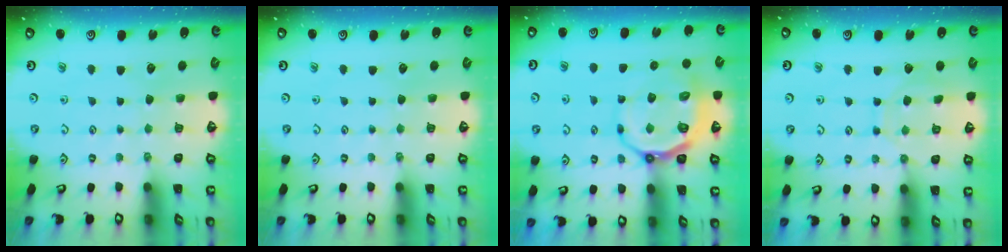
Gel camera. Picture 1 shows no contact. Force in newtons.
{"total": 0.0}
{"total": 11.7, "press": 11.2, "slide": 3.2}
{"total": 8.9, "press": 8.9, "slide": 0.6}